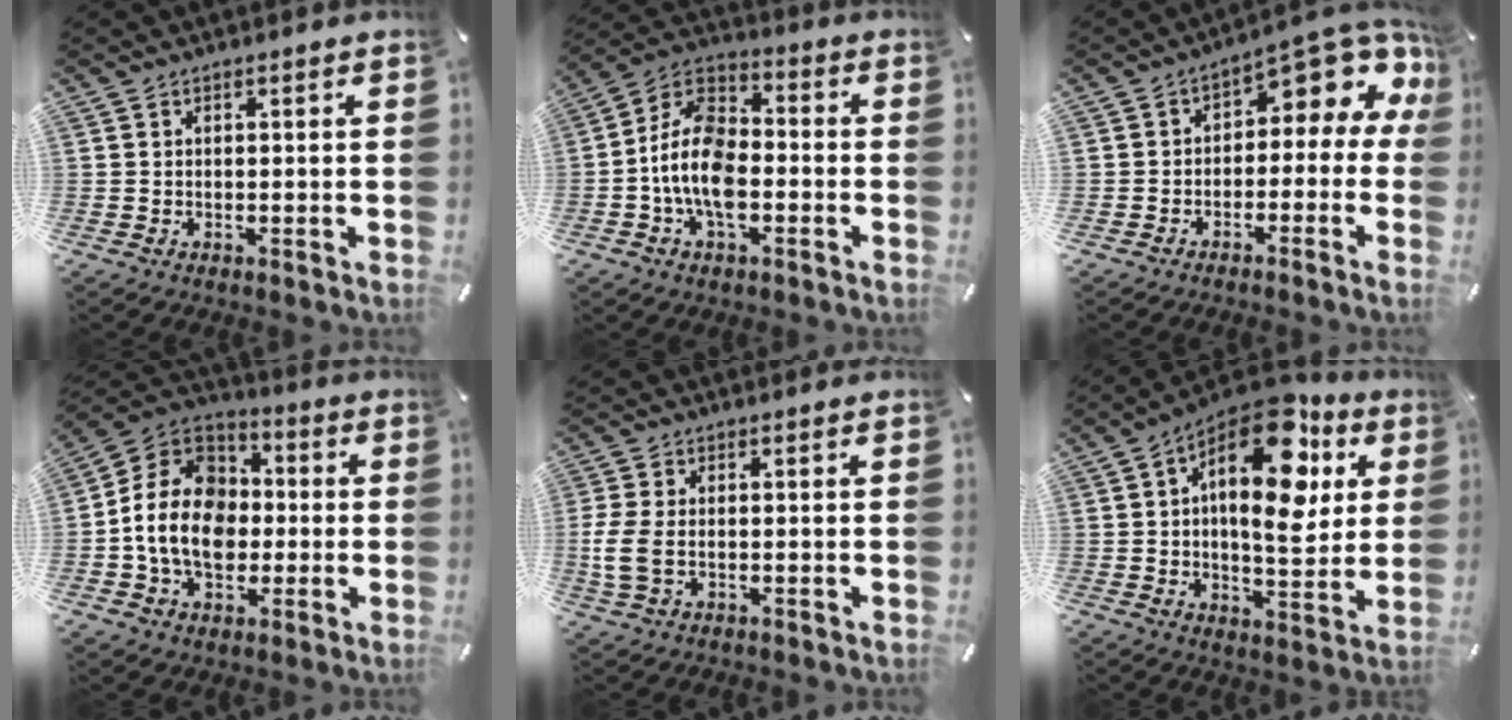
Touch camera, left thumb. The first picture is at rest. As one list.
[{"total": 13.2, "force": [-4.3, 8.0, 9.6], "torque": [-0.214, 0.013, -0.083]}, {"total": 7.9, "force": [4.0, 4.2, 5.4], "torque": [-0.073, -0.041, 0.067]}, {"total": 14.9, "force": [-3.3, 12.0, 8.2], "torque": [-0.192, 0.025, -0.061]}, {"total": 6.0, "force": [-0.7, 3.4, 4.9], "torque": [-0.116, -0.003, -0.016]}, {"total": 19.2, "force": [8.1, 9.1, 14.9], "torque": [-0.242, -0.048, 0.131]}]